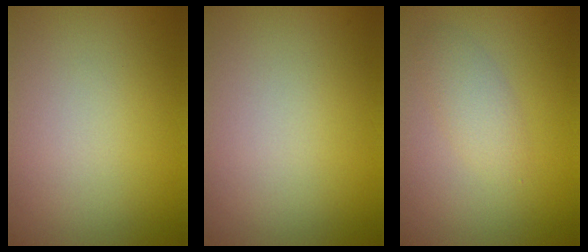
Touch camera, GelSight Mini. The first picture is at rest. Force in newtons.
{"total": 0.0}
{"total": 2.0, "press": 2.0, "slide": 0.1}